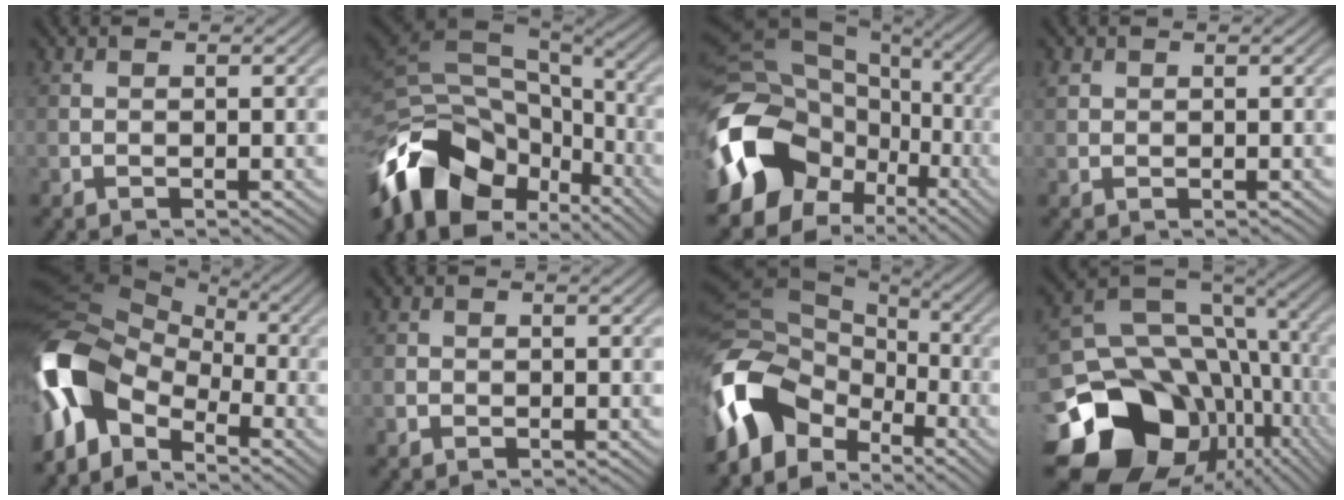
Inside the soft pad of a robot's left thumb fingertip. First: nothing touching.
{"total": 17.9, "force": [-8.8, 11.0, 11.0], "torque": [-0.258, -0.035, -0.133]}
{"total": 19.1, "force": [-5.5, 14.8, 10.8], "torque": [-0.261, -0.031, -0.084]}
{"total": 1.1, "force": [0.6, 0.9, 0.4], "torque": [-0.010, 0.002, 0.014]}
{"total": 13.5, "force": [-4.8, 8.5, 9.3], "torque": [-0.204, -0.004, -0.113]}
{"total": 1.2, "force": [-0.4, 1.1, 0.3], "torque": [-0.005, -0.004, -0.012]}
{"total": 14.6, "force": [-6.4, 9.6, 9.0], "torque": [-0.213, -0.022, -0.133]}
{"total": 22.1, "force": [-8.0, 17.2, 11.3], "torque": [-0.234, -0.044, -0.111]}